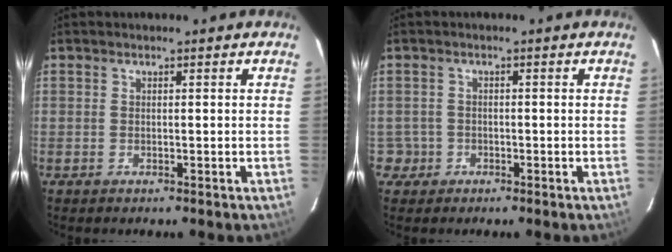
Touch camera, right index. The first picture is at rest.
{"total": 2.9, "force": [-1.0, 2.8, -0.1], "torque": [0.003, 0.018, -0.014]}